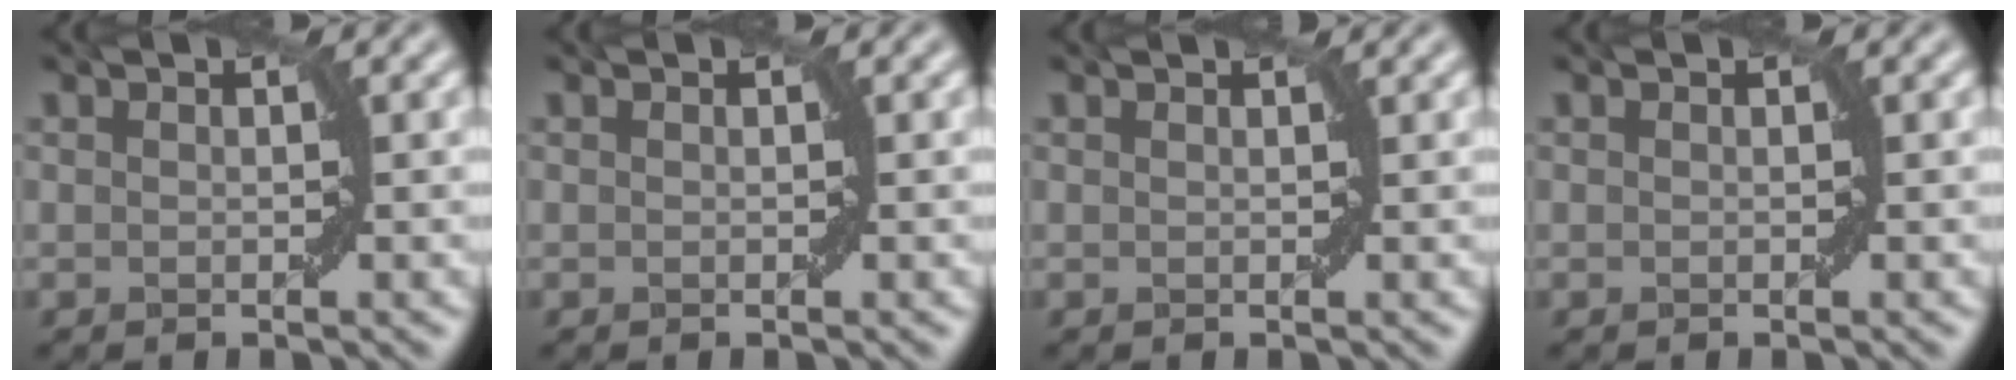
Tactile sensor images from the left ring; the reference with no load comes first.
{"total": 0.0}
{"total": 0.6, "force": [0.6, -0.1, 0.2], "torque": [-0.003, -0.001, 0.009]}
{"total": 0.0}